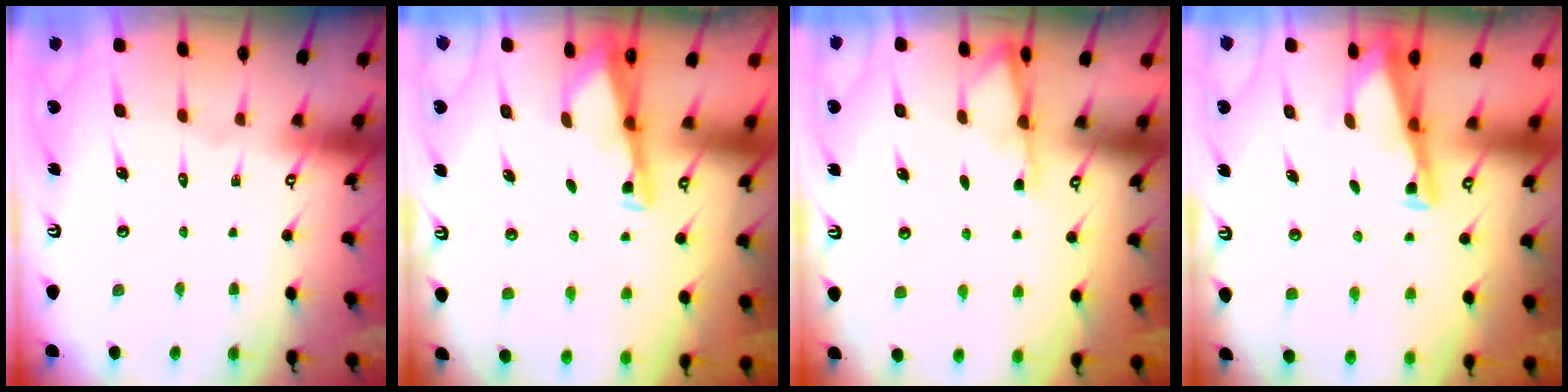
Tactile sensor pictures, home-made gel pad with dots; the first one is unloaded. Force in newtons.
{"total": 3.0, "press": 3.0, "slide": 0.3}
{"total": 2.7, "press": 2.7, "slide": 0.5}
{"total": 2.8, "press": 2.8, "slide": 0.3}